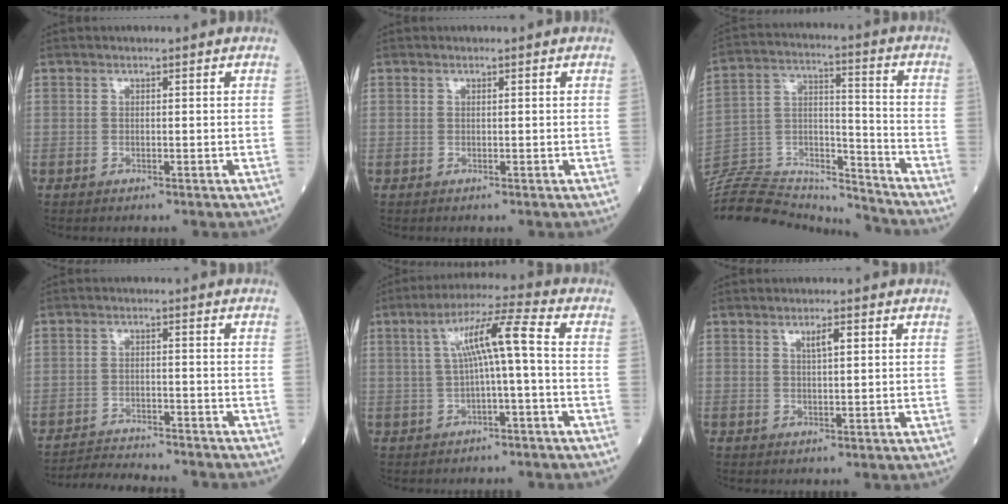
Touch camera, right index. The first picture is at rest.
{"total": 0.0}
{"total": 22.8, "force": [-22.1, 3.3, 4.8], "torque": [-0.125, 0.020, -0.359]}
{"total": 9.5, "force": [-9.1, 0.4, 2.7], "torque": [-0.037, -0.005, -0.135]}
{"total": 7.8, "force": [0.5, -0.1, 7.8], "torque": [-0.135, 0.025, 0.009]}
{"total": 2.2, "force": [1.1, 0.2, 1.9], "torque": [-0.035, -0.001, 0.019]}